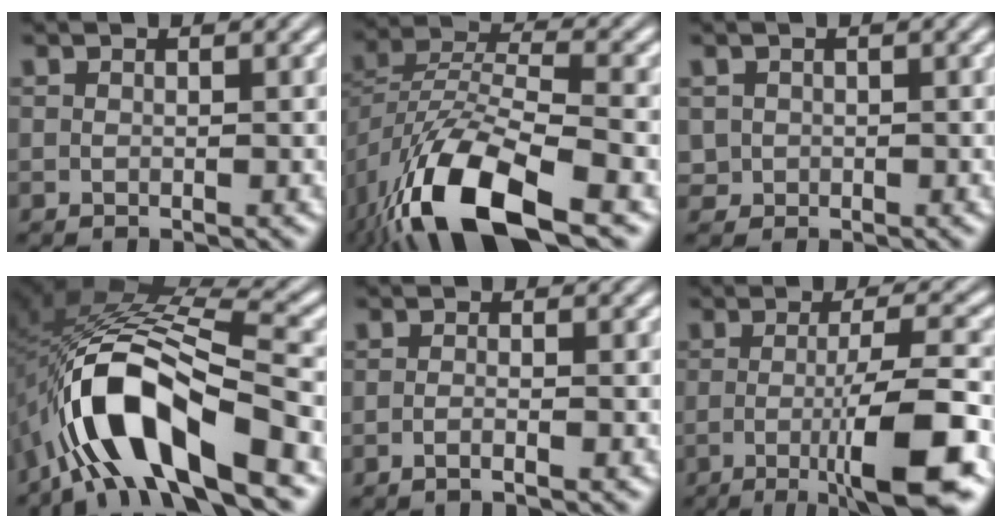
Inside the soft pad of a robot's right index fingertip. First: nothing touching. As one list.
[{"total": 9.3, "force": [-3.4, 4.3, 7.4], "torque": [-0.156, -0.037, -0.035]}, {"total": 2.0, "force": [0.0, 1.9, 0.7], "torque": [-0.025, -0.017, 0.009]}, {"total": 12.6, "force": [-1.9, 6.3, 10.8], "torque": [-0.219, -0.009, -0.032]}, {"total": 1.5, "force": [-1.3, -0.4, 0.8], "torque": [-0.016, -0.002, -0.023]}, {"total": 7.9, "force": [-2.8, 0.8, 7.4], "torque": [-0.092, -0.004, -0.042]}]